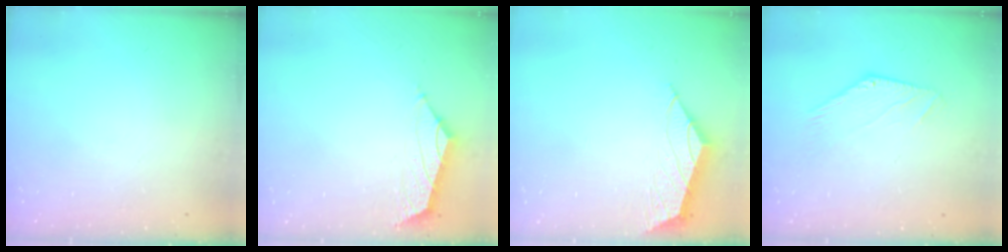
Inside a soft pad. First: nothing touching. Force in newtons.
{"total": 1.6, "press": 1.5, "slide": 0.7}
{"total": 2.0, "press": 2.0, "slide": 0.5}
{"total": 0.0}